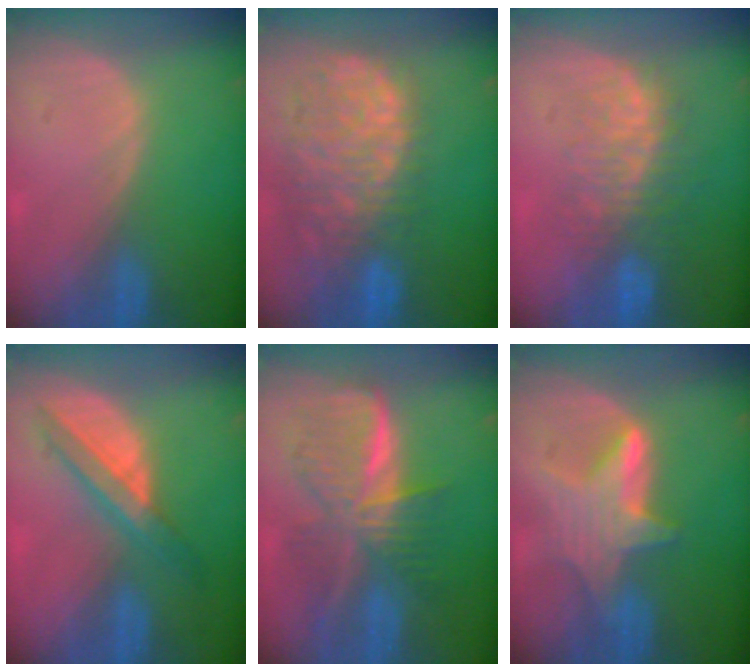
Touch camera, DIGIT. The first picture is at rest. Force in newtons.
{"total": 12.9, "press": 10.6, "slide": 7.2}
{"total": 8.5, "press": 7.7, "slide": 3.6}
{"total": 5.8, "press": 5.7, "slide": 1.4}
{"total": 9.4, "press": 9.4, "slide": 0.6}
{"total": 6.6, "press": 6.6, "slide": 0.2}